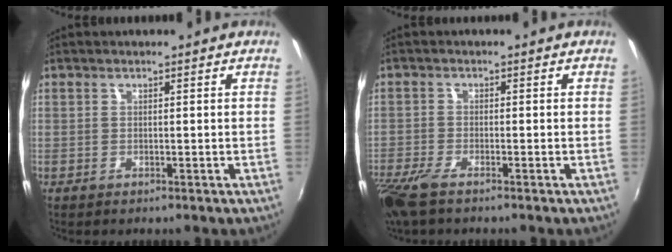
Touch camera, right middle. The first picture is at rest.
{"total": 6.6, "force": [-4.8, 1.6, 4.2], "torque": [-0.109, -0.027, -0.096]}